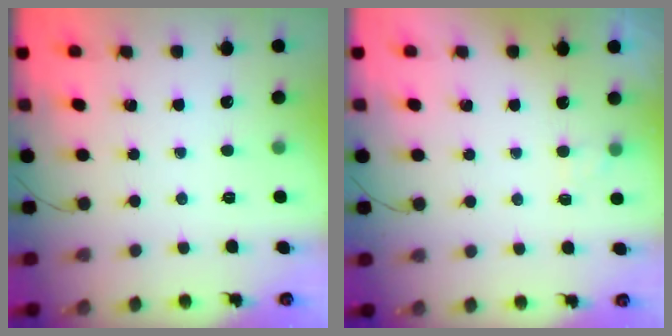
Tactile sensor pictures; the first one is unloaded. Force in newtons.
{"total": 2.0, "press": 1.4, "slide": 1.4}